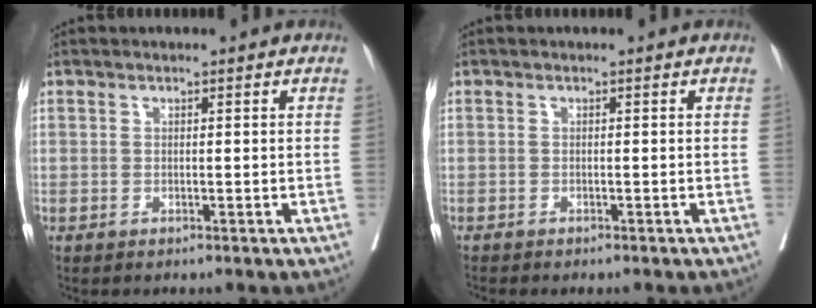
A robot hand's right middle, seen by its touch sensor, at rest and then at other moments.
{"total": 1.3, "force": [-1.2, 0.1, 0.5], "torque": [-0.004, -0.001, -0.018]}